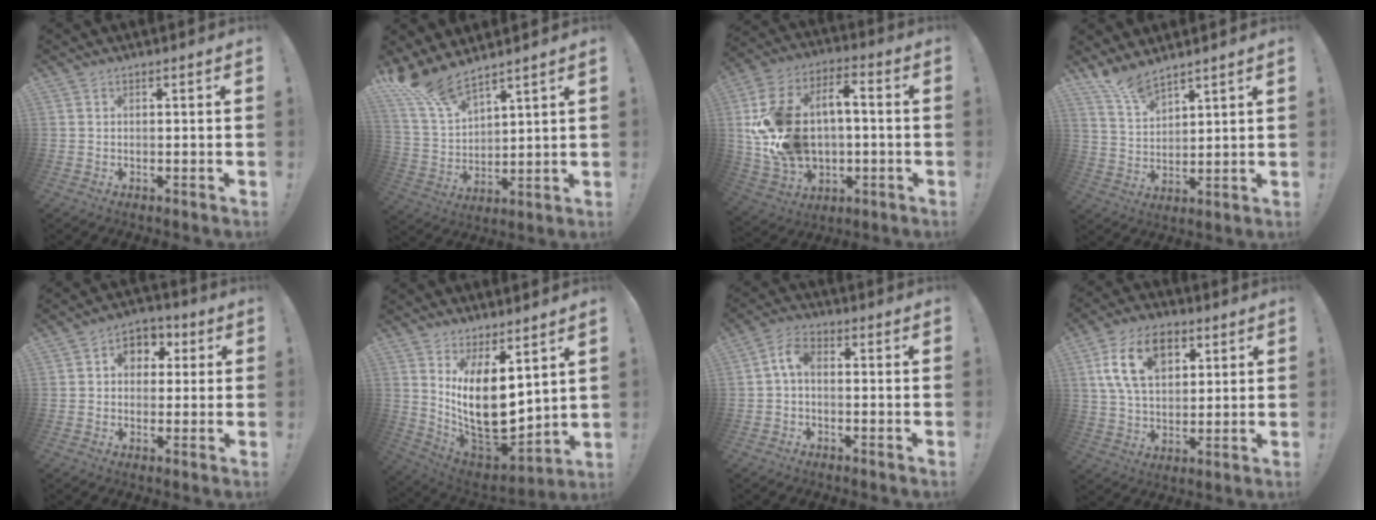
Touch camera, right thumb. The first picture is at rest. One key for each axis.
{"total": 10.9, "fx": 9.8, "fy": 2.5, "fz": 4.1, "tx": -0.107, "ty": -0.066, "tz": 0.186}
{"total": 19.4, "fx": 0.0, "fy": 14.5, "fz": 13.0, "tx": -0.258, "ty": 0.012, "tz": 0.011}
{"total": 7.1, "fx": 6.4, "fy": 1.8, "fz": 2.6, "tx": -0.063, "ty": -0.042, "tz": 0.123}
{"total": 6.7, "fx": 1.1, "fy": 5.9, "fz": 3.0, "tx": -0.036, "ty": 0.004, "tz": 0.023}
{"total": 16.6, "fx": 3.3, "fy": 8.7, "fz": 13.7, "tx": -0.251, "ty": -0.051, "tz": 0.072}
{"total": 5.3, "fx": 0.0, "fy": 3.0, "fz": 4.4, "tx": -0.100, "ty": 0.009, "tz": 0.000}
{"total": 16.3, "fx": 6.7, "fy": 10.3, "fz": 10.7, "tx": -0.186, "ty": -0.007, "tz": 0.125}